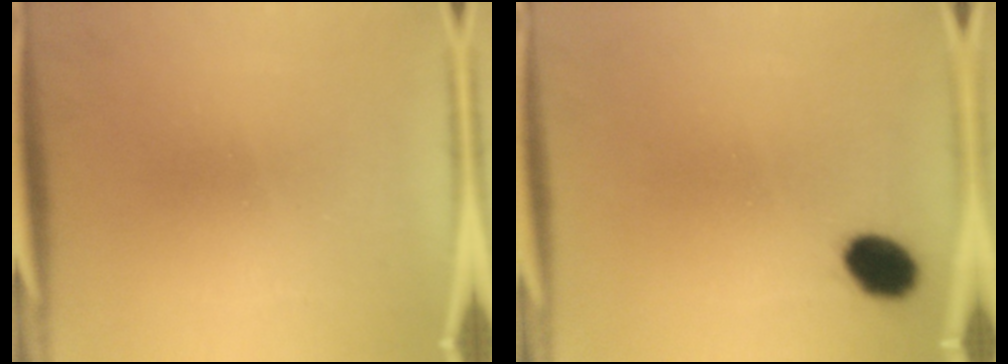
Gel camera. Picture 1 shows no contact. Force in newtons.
{"total": 6.2}